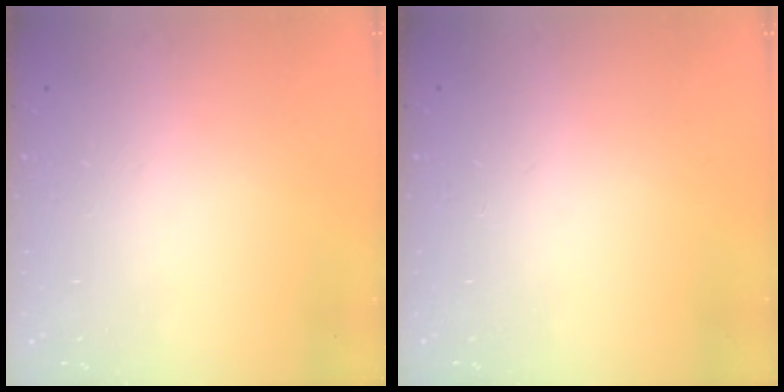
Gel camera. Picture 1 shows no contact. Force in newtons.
{"total": 0.0}